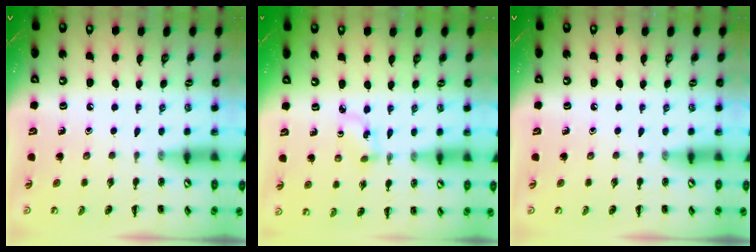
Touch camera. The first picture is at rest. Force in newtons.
{"total": 3.1, "press": 2.8, "slide": 1.2}
{"total": 0.0}